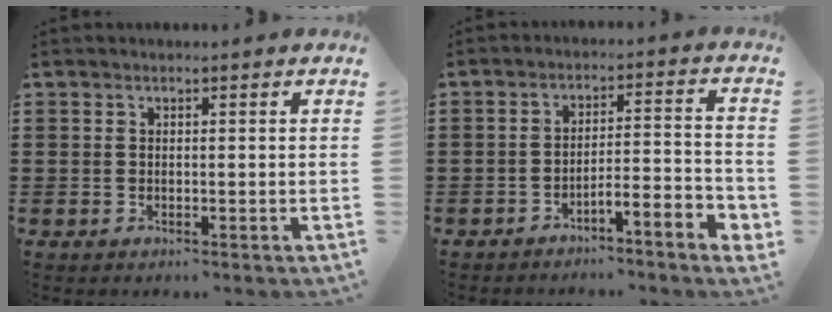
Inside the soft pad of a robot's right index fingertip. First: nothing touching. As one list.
[{"total": 4.5, "force": [-4.2, -0.2, 1.7], "torque": [-0.031, -0.003, -0.085]}]